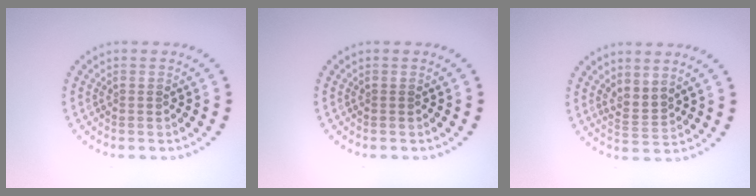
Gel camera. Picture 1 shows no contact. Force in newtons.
{"total": 0.0}
{"total": 2.0, "press": 1.6, "slide": 1.2}